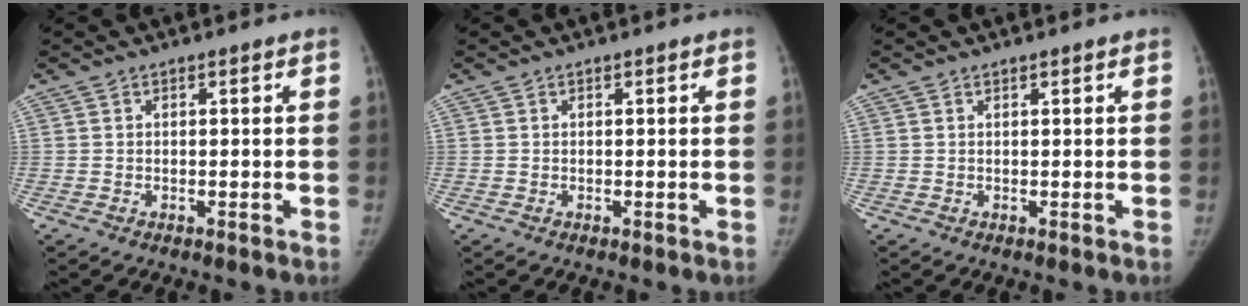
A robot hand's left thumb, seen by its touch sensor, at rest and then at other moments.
{"total": 0.0}
{"total": 0.5, "force": [0.4, 0.0, 0.2], "torque": [-0.007, -0.003, 0.009]}